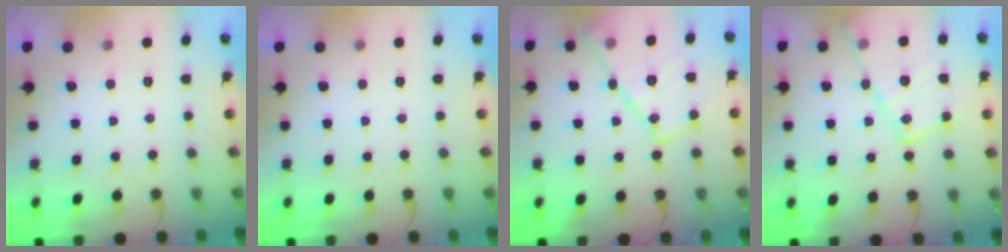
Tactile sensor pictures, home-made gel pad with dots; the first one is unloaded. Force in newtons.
{"total": 0.0}
{"total": 17.2, "press": 17.2, "slide": 1.7}
{"total": 18.1, "press": 18.0, "slide": 1.5}